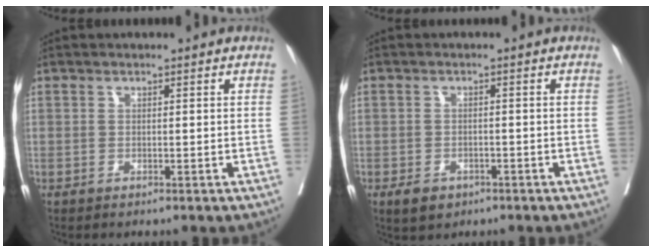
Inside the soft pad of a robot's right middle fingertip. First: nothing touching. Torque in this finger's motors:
{"motor_torque": [0.51, -0.45, 0.12, 0.04]}